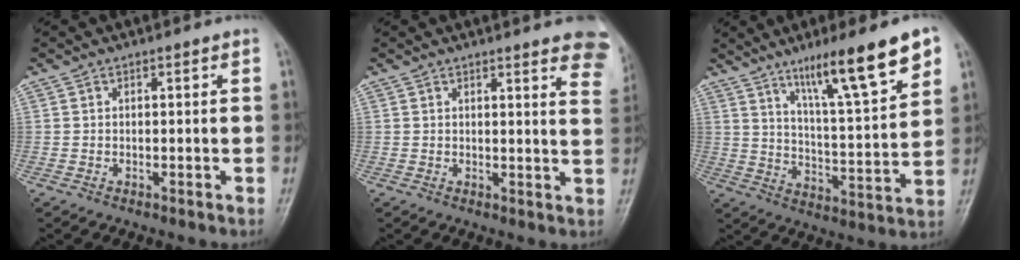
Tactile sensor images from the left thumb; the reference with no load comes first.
{"total": 11.8, "force": [9.1, 2.6, 7.1], "torque": [-0.049, -0.035, 0.082]}
{"total": 17.9, "force": [10.7, 2.7, 14.0], "torque": [-0.204, -0.048, 0.177]}